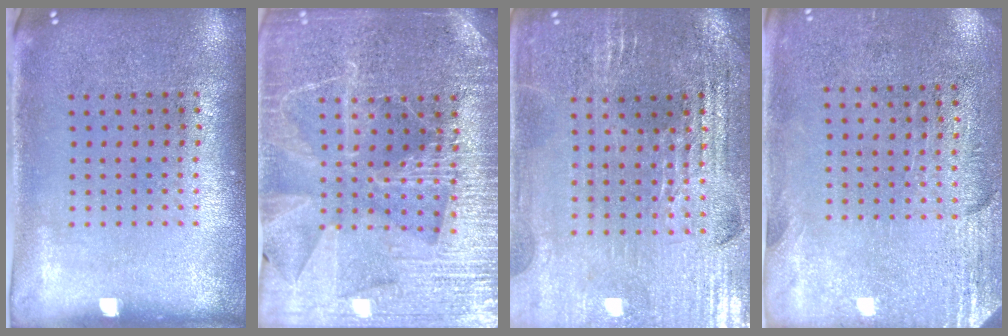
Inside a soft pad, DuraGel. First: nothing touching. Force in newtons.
{"total": 4.2, "press": 4.0, "slide": 1.4}
{"total": 2.8, "press": 2.8, "slide": 0.5}
{"total": 2.8, "press": 2.4, "slide": 1.4}